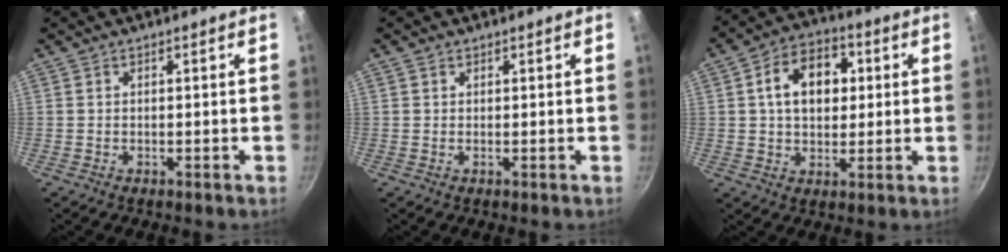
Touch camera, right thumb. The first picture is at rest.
{"total": 0.6, "force": [0.3, 0.4, 0.2], "torque": [-0.003, 0.002, 0.003]}
{"total": 12.4, "force": [2.5, 8.7, 8.4], "torque": [-0.100, 0.014, 0.028]}